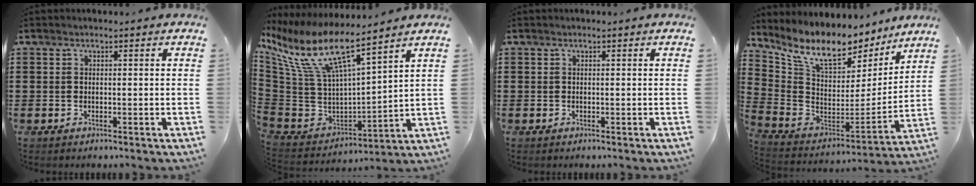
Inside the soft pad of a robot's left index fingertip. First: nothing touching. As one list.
[{"total": 11.5, "force": [6.8, 3.2, 8.8], "torque": [-0.201, -0.047, 0.113]}, {"total": 0.0}, {"total": 10.9, "force": [8.5, 4.0, 5.5], "torque": [-0.134, -0.061, 0.147]}]